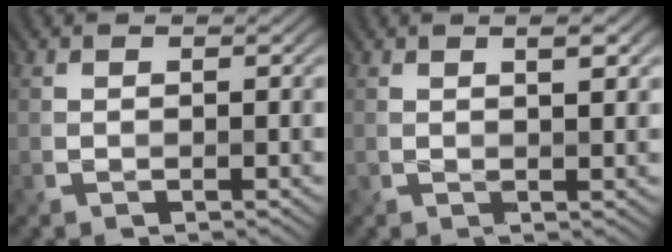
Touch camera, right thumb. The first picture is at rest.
{"total": 1.9, "force": [1.0, 0.3, 1.6], "torque": [-0.028, 0.000, 0.017]}